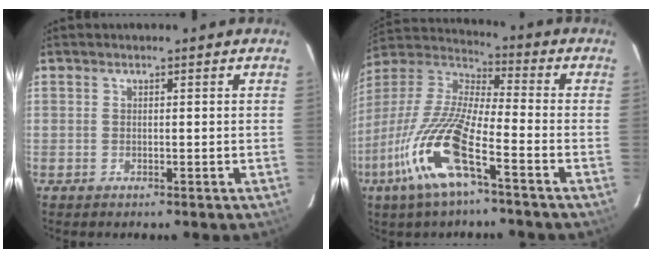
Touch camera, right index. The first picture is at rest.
{"total": 17.4, "force": [-8.8, 3.2, 14.7], "torque": [-0.306, -0.026, -0.181]}